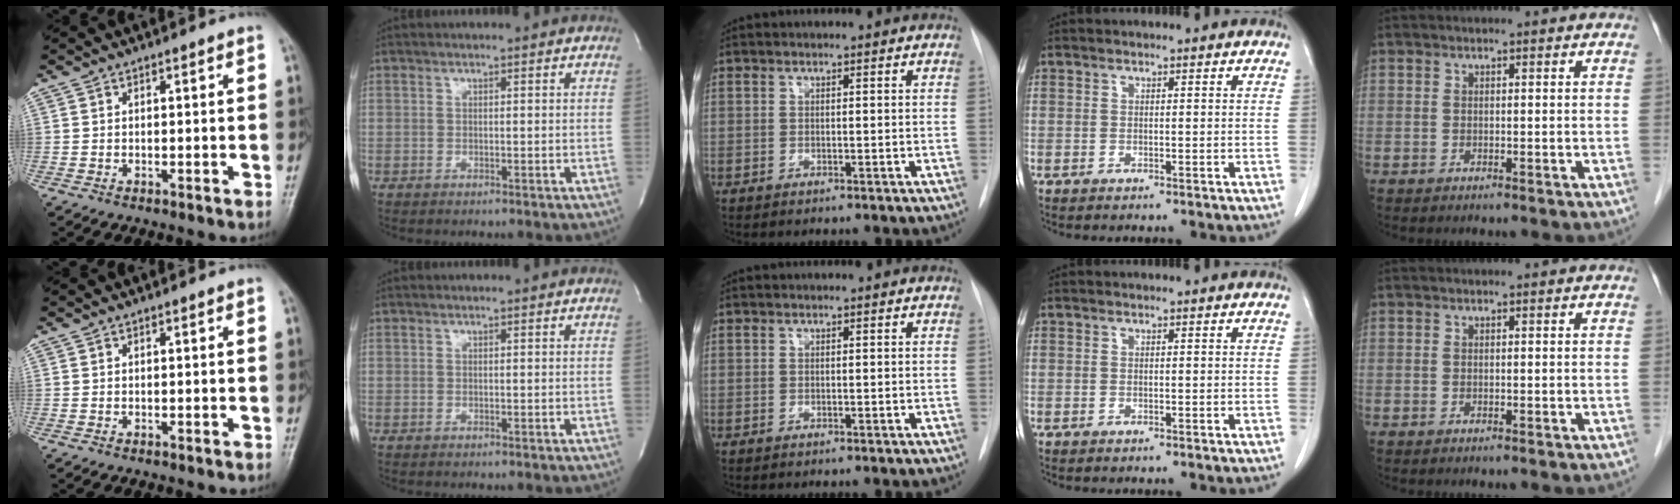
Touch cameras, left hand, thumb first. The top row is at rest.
{}